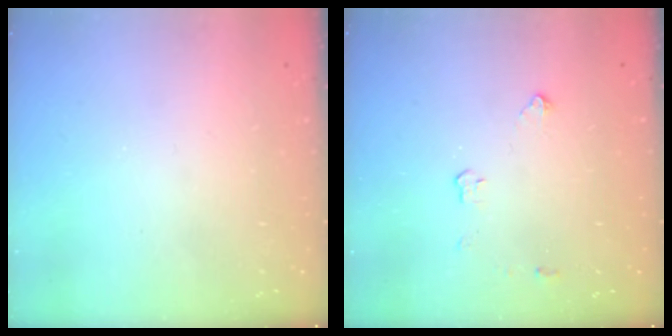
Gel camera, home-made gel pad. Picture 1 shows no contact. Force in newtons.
{"total": 2.9, "press": 2.9, "slide": 0.5}